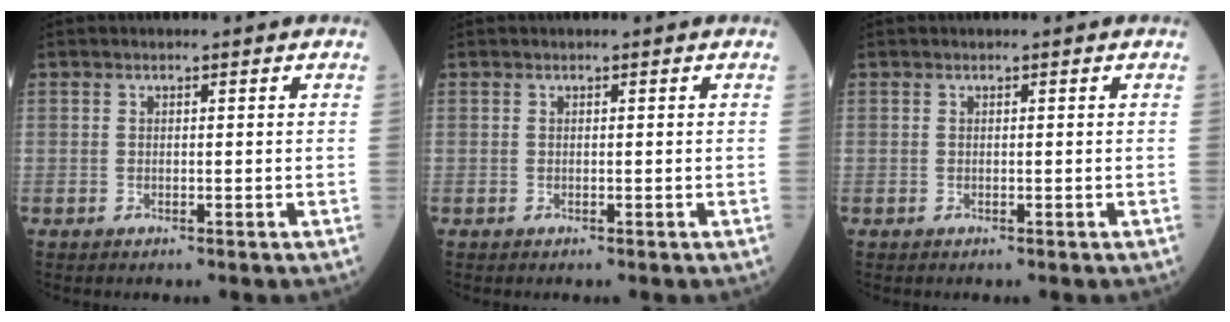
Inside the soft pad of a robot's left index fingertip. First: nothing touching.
{"total": 0.0}
{"total": 0.0}